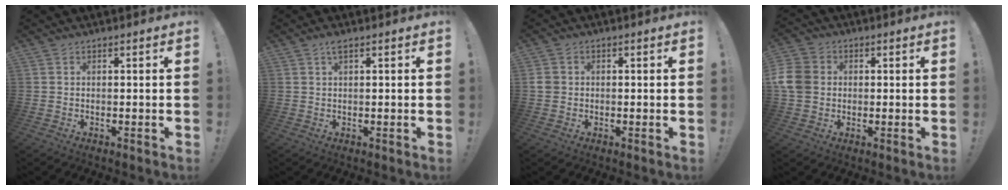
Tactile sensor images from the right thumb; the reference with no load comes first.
{"total": 1.7, "force": [0.8, 0.4, 1.4], "torque": [-0.017, -0.003, 0.010]}
{"total": 2.2, "force": [0.1, 2.1, 0.8], "torque": [-0.005, 0.004, 0.002]}
{"total": 9.1, "force": [0.4, 7.8, 4.7], "torque": [-0.095, 0.007, 0.011]}